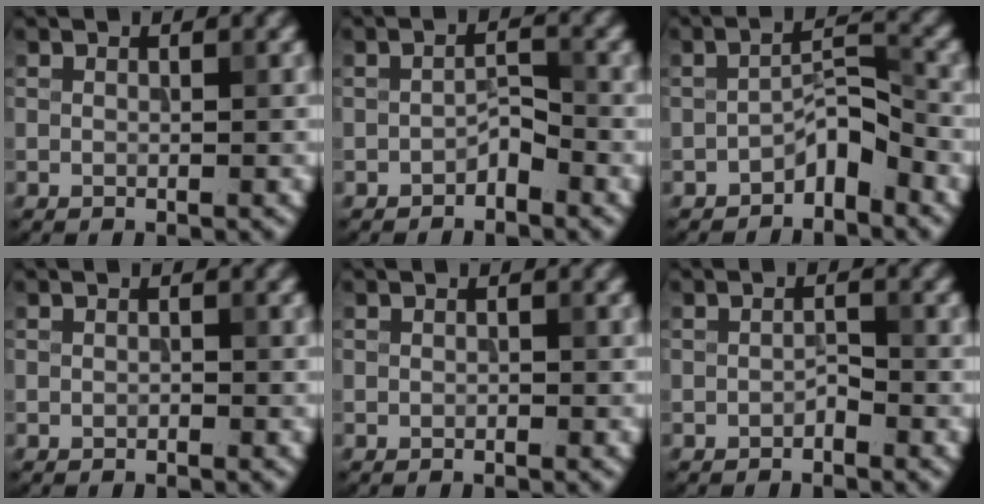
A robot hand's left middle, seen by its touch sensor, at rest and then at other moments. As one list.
[{"total": 1.2, "force": [-1.0, 0.3, 0.6], "torque": [-0.016, 0.009, -0.017]}, {"total": 2.7, "force": [-2.1, 0.8, 1.6], "torque": [-0.026, 0.019, -0.036]}, {"total": 0.0}, {"total": 0.0}, {"total": 0.6, "force": [-0.6, 0.1, 0.2], "torque": [-0.010, 0.005, -0.008]}]